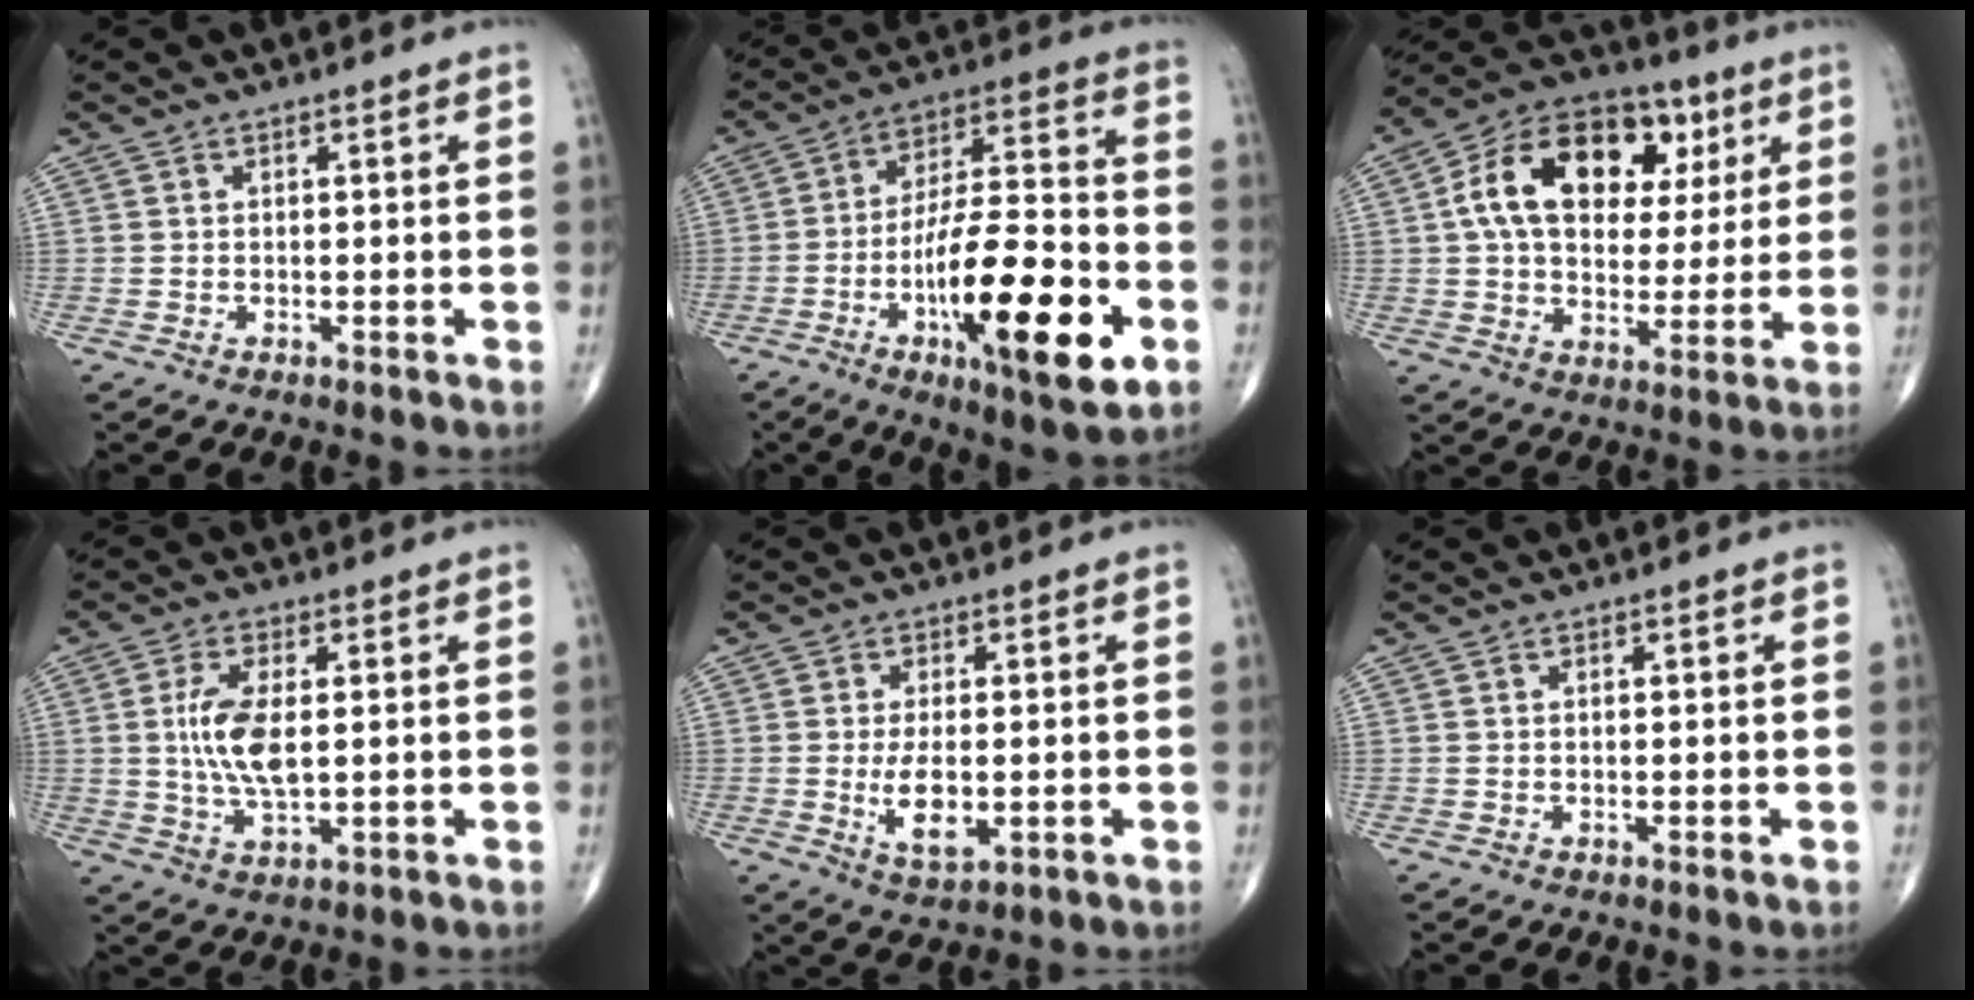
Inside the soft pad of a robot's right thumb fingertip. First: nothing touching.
{"total": 24.0, "force": [-8.1, 6.9, 21.5], "torque": [-0.351, 0.025, -0.124]}
{"total": 21.0, "force": [5.8, 13.8, 14.7], "torque": [-0.214, 0.012, 0.087]}
{"total": 8.7, "force": [0.8, 3.7, 7.9], "torque": [-0.164, -0.009, 0.020]}
{"total": 6.5, "force": [-0.9, 2.9, 5.8], "torque": [-0.104, -0.013, -0.010]}
{"total": 0.0}